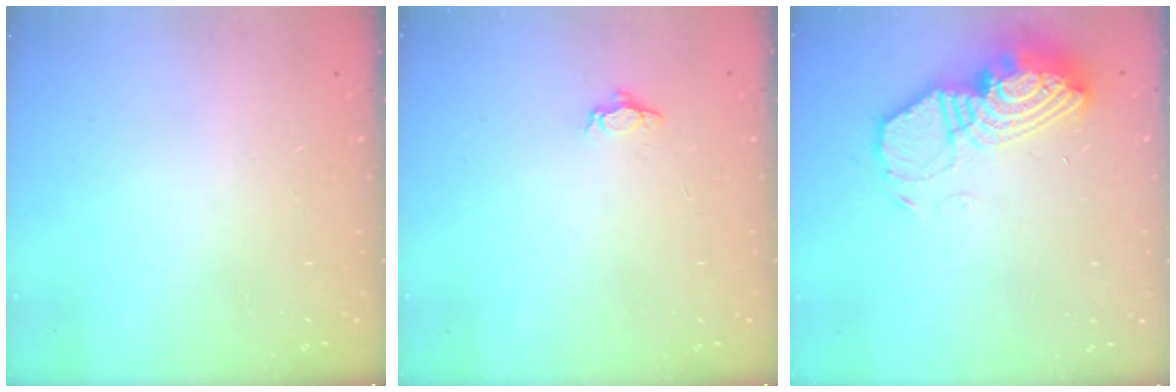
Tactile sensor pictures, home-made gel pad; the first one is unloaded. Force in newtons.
{"total": 3.7, "press": 3.7, "slide": 0.6}
{"total": 14.8, "press": 14.8, "slide": 1.3}